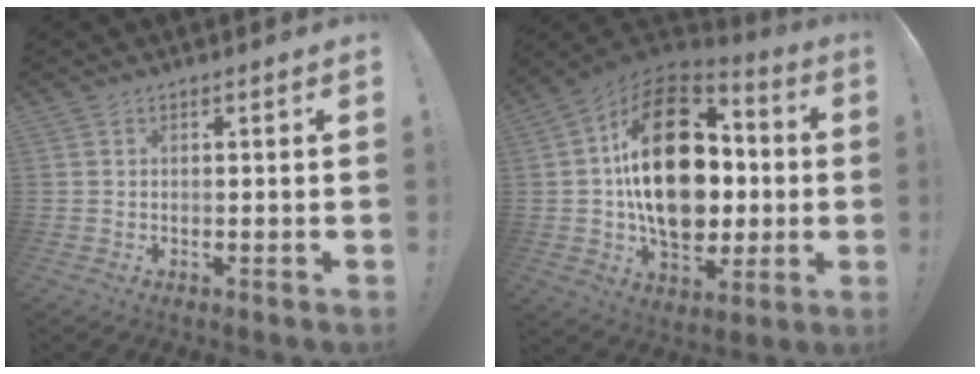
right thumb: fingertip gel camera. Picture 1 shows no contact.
{"total": 28.4, "force": [1.9, 18.9, 21.1], "torque": [-0.362, 0.001, 0.043]}